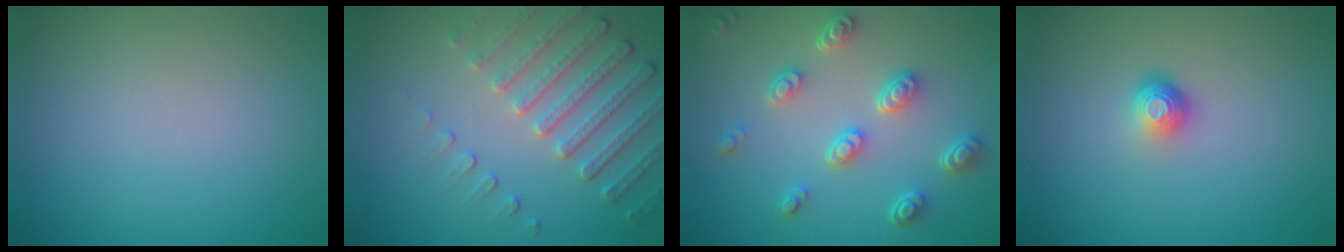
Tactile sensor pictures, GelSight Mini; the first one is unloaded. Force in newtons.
{"total": 4.7, "press": 3.7, "slide": 2.9}
{"total": 4.5, "press": 3.4, "slide": 2.9}
{"total": 1.8, "press": 1.2, "slide": 1.4}